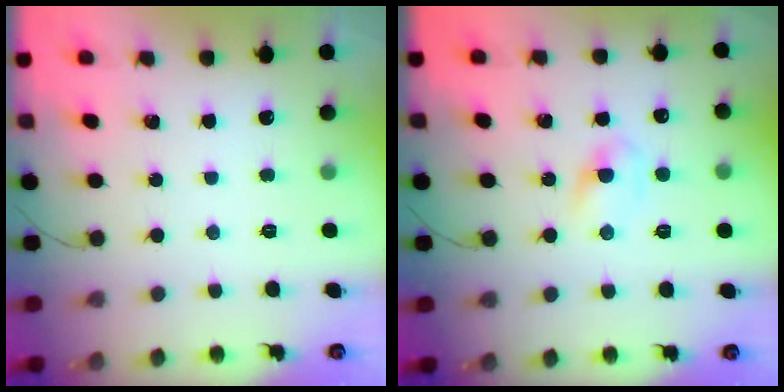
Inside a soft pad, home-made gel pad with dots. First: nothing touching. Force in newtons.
{"total": 4.4, "press": 4.1, "slide": 1.5}